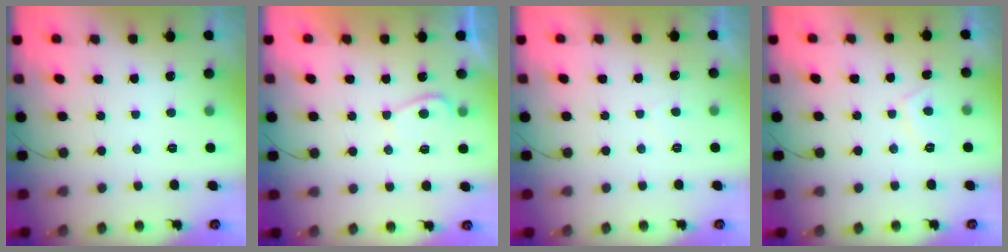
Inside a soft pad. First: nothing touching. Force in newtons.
{"total": 2.3, "press": 2.2, "slide": 0.8}
{"total": 1.0, "press": 0.8, "slide": 0.7}
{"total": 2.8, "press": 2.8, "slide": 0.7}